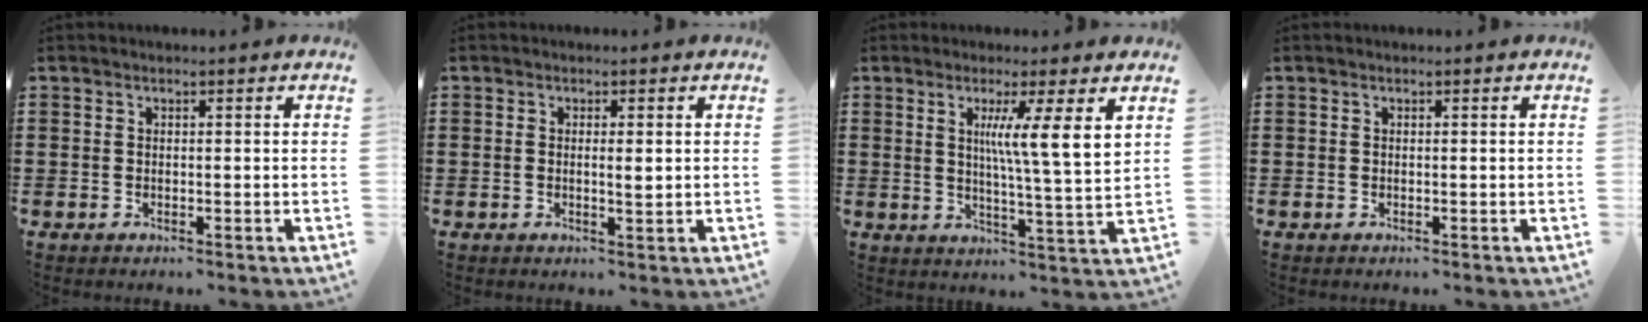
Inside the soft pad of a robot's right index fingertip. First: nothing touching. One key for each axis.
{"total": 1.9, "fx": 0.1, "fy": 0.4, "fz": 1.9, "tx": -0.035, "ty": 0.000, "tz": 0.000}
{"total": 7.3, "fx": 3.0, "fy": -0.5, "fz": 6.7, "tx": -0.121, "ty": -0.020, "tz": 0.042}
{"total": 0.0}